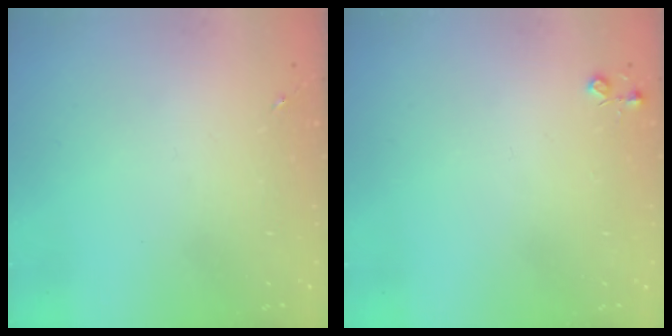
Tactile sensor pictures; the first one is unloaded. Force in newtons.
{"total": 3.7, "press": 3.7, "slide": 0.5}